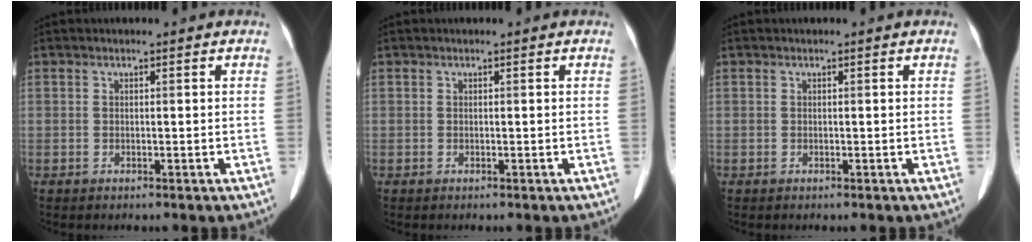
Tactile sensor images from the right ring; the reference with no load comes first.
{"total": 0.0}
{"total": 0.0}